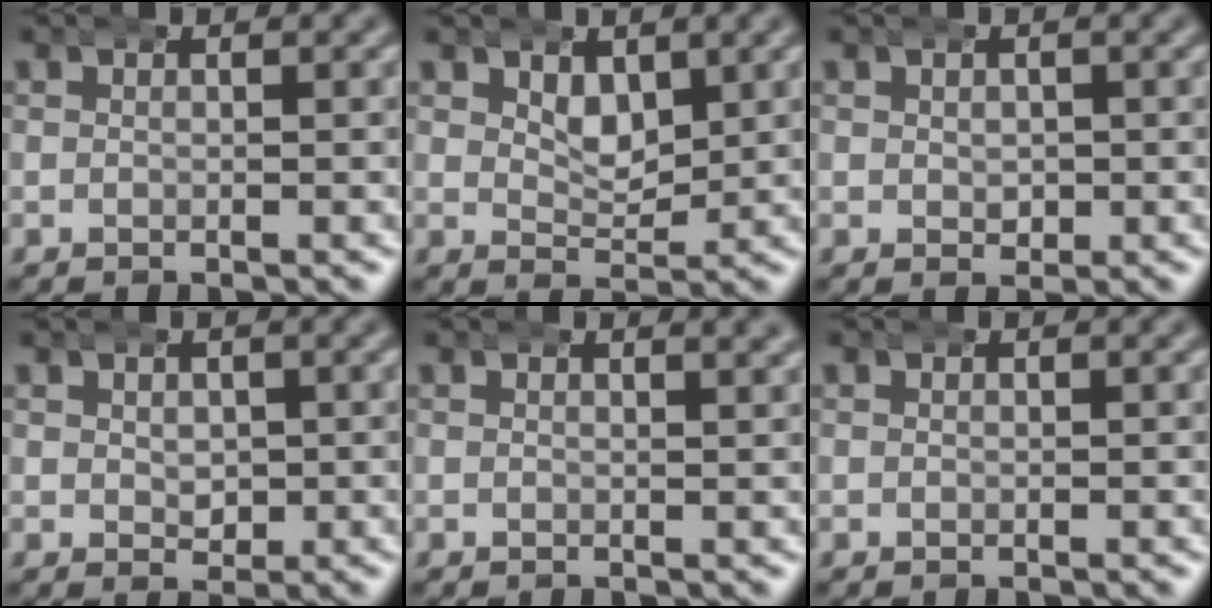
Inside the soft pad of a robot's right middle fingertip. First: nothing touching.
{"total": 2.5, "force": [1.7, 1.3, 1.3], "torque": [-0.021, -0.015, 0.032]}
{"total": 1.2, "force": [0.3, 1.0, 0.6], "torque": [-0.012, -0.008, 0.010]}
{"total": 1.5, "force": [0.4, 1.2, 0.9], "torque": [-0.019, -0.012, 0.014]}
{"total": 1.4, "force": [1.1, 0.2, 0.8], "torque": [-0.008, 0.001, 0.015]}
{"total": 0.0}